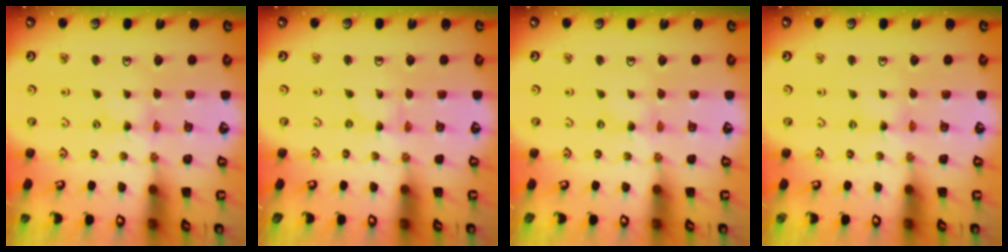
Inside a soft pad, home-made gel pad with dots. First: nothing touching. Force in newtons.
{"total": 0.0}
{"total": 0.6, "press": 0.6, "slide": 0.1}
{"total": 0.0}